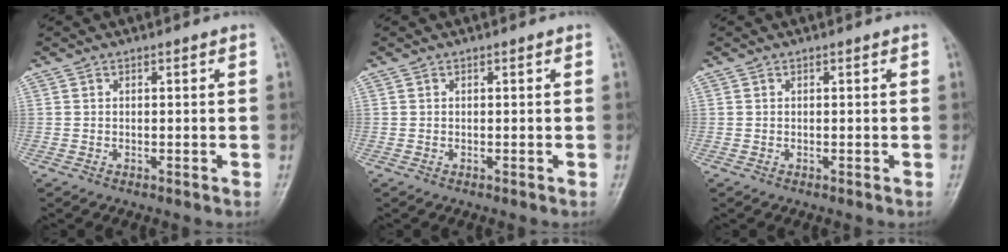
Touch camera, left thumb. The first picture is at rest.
{"total": 0.0}
{"total": 0.0}